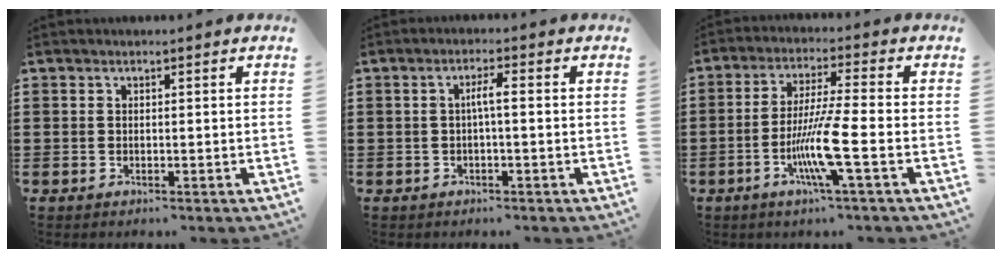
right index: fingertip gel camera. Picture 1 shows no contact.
{"total": 2.5, "force": [-0.2, 0.1, 2.5], "torque": [-0.048, 0.002, -0.008]}
{"total": 9.1, "force": [-3.1, 0.3, 8.5], "torque": [-0.168, -0.015, -0.061]}